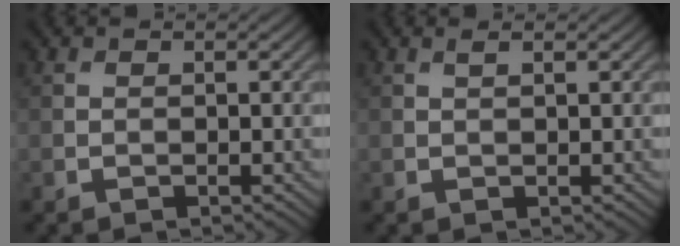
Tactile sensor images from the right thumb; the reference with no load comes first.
{"total": 0.9, "force": [0.6, 0.1, 0.7], "torque": [-0.016, 0.005, 0.010]}